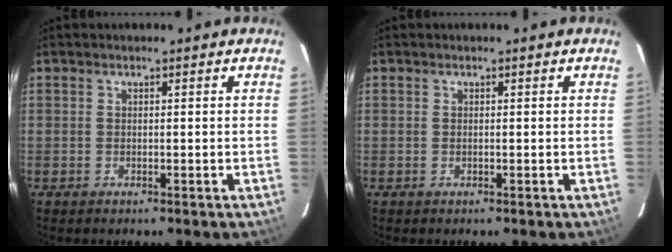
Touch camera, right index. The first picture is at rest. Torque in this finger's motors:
{"motor_torque": [0.00, 0.00, 0.02, 0.00]}